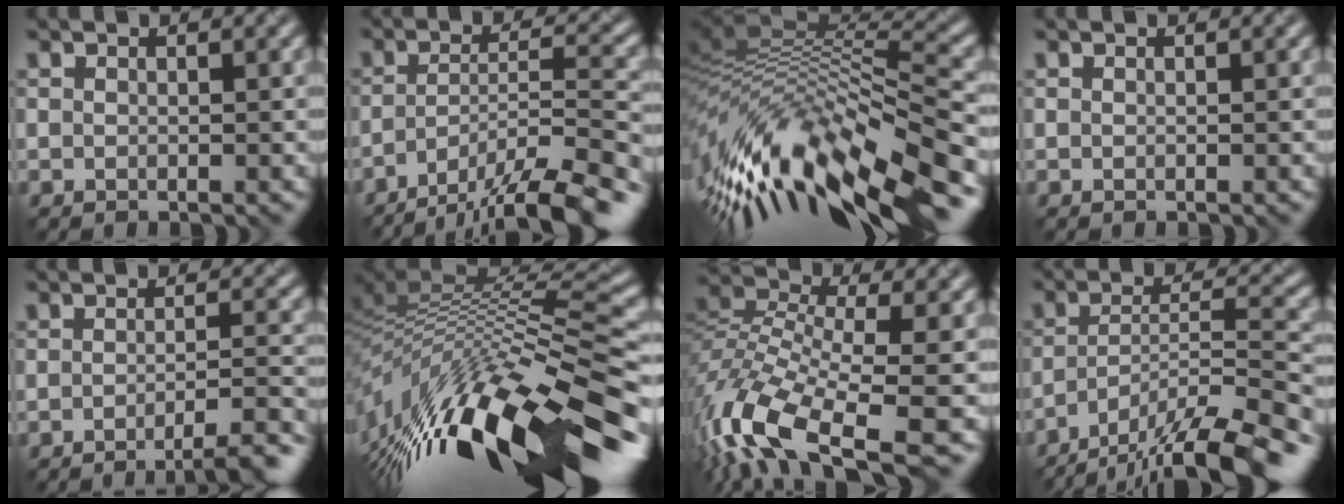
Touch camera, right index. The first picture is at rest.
{"total": 11.3, "force": [-8.5, 2.5, 7.0], "torque": [-0.107, 0.008, -0.133]}
{"total": 14.4, "force": [-6.2, 4.7, 12.1], "torque": [-0.242, 0.017, -0.105]}
{"total": 0.0}
{"total": 5.1, "force": [-3.5, 1.0, 3.6], "torque": [-0.043, 0.007, -0.049]}
{"total": 16.4, "force": [-5.2, 5.1, 14.7], "torque": [-0.274, -0.006, -0.085]}
{"total": 10.9, "force": [-5.4, 4.7, 8.2], "torque": [-0.179, -0.005, -0.106]}
{"total": 13.1, "force": [-10.3, 3.2, 7.5], "torque": [-0.123, 0.004, -0.165]}